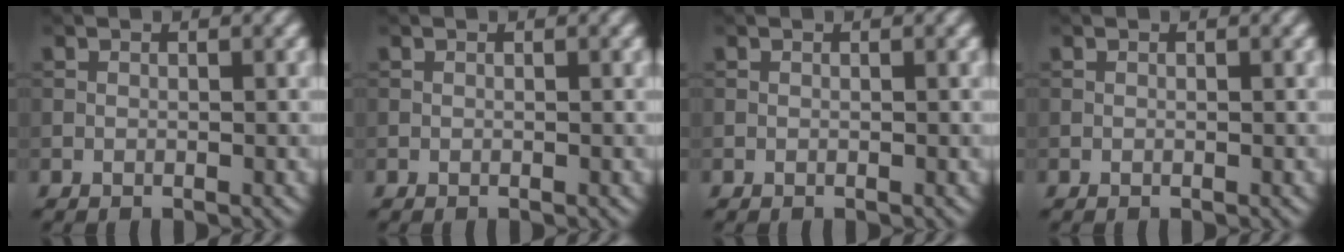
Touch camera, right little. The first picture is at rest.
{"total": 0.0}
{"total": 0.0}
{"total": 0.0}